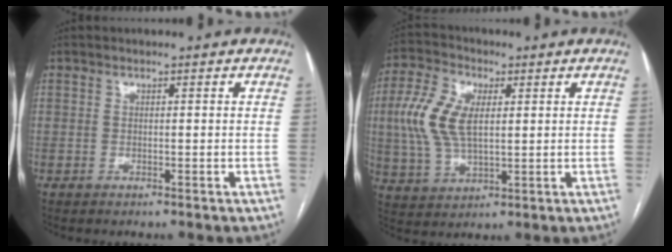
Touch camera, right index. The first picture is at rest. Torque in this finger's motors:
{"motor_torque": [0.64, 0.21, 0.85, 0.21]}